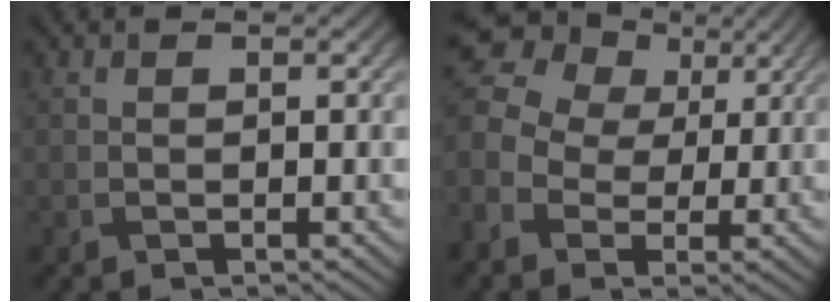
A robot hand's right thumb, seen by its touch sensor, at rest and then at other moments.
{"total": 9.6, "force": [0.5, 7.6, 5.8], "torque": [-0.157, 0.008, 0.007]}